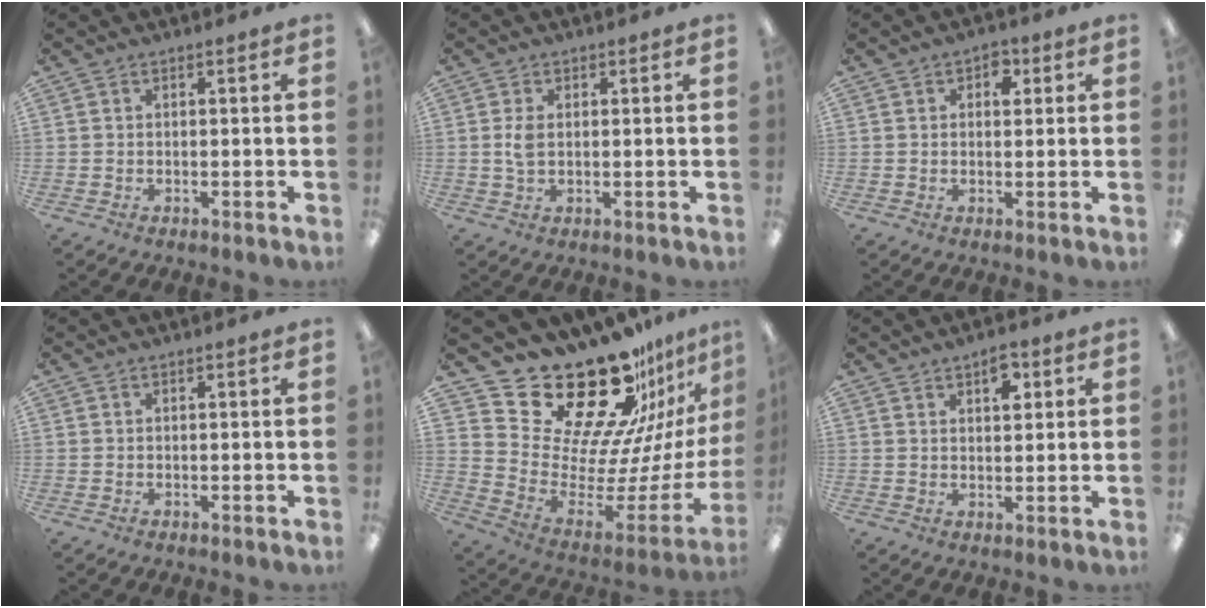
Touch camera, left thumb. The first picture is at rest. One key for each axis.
{"total": 3.4, "fx": 0.4, "fy": 2.1, "fz": 2.6, "tx": -0.053, "ty": 0.001, "tz": 0.002}
{"total": 3.3, "fx": 1.5, "fy": 2.1, "fz": 2.0, "tx": -0.019, "ty": -0.002, "tz": 0.019}
{"total": 0.0}
{"total": 28.1, "fx": 21.6, "fy": 12.0, "fz": 13.3, "tx": -0.204, "ty": -0.172, "tz": 0.404}
{"total": 4.5, "fx": 2.7, "fy": 2.3, "fz": 2.7, "tx": -0.026, "ty": -0.008, "tz": 0.042}